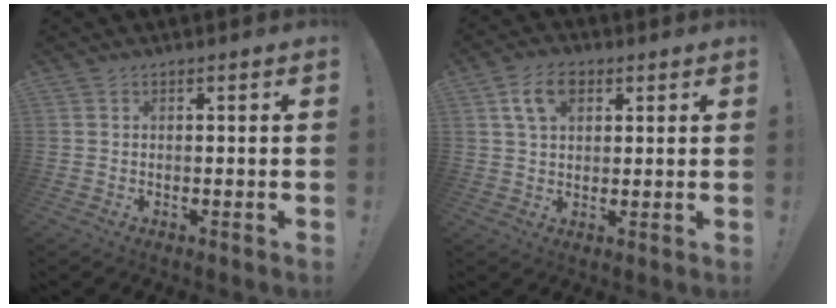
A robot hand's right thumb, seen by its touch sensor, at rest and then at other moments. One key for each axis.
{"total": 8.3, "fx": 3.5, "fy": 5.1, "fz": 5.5, "tx": -0.095, "ty": 0.007, "tz": 0.068}